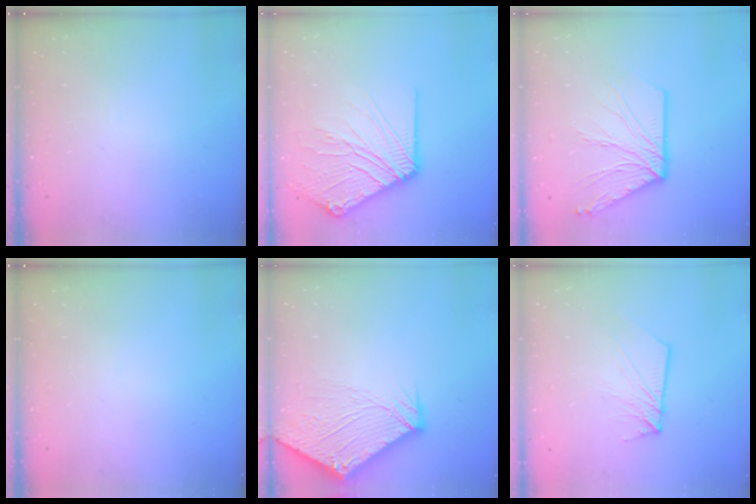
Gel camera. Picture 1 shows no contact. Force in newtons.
{"total": 13.7, "press": 13.6, "slide": 2.1}
{"total": 12.4, "press": 12.4, "slide": 0.5}
{"total": 0.0}
{"total": 9.6, "press": 9.5, "slide": 1.2}
{"total": 5.5, "press": 5.5, "slide": 0.1}